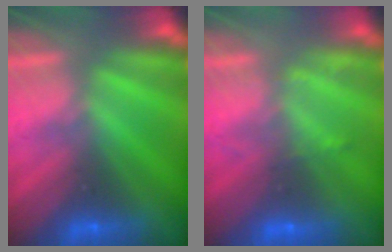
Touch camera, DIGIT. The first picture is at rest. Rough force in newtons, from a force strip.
{"total": 2.3}